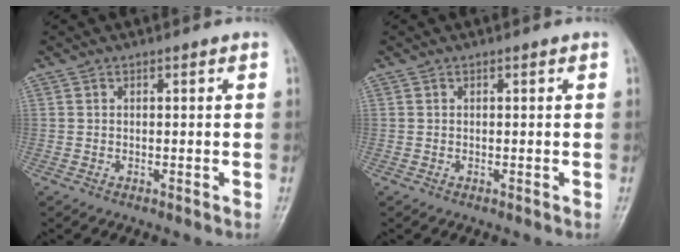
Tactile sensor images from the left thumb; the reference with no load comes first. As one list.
[{"total": 0.0}]